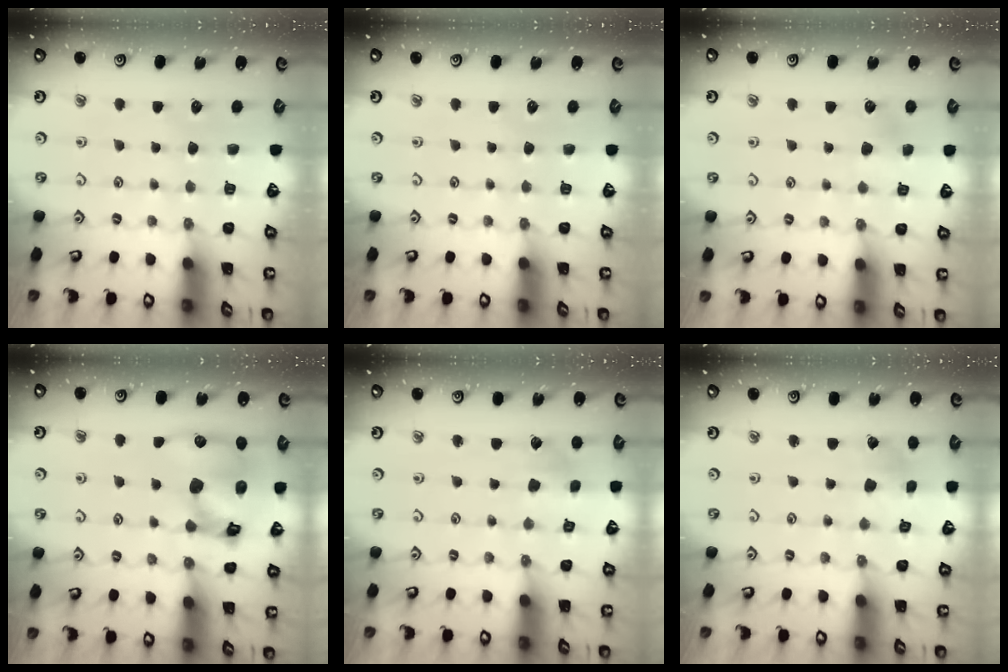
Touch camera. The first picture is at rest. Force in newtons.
{"total": 0.0}
{"total": 3.8, "press": 3.8, "slide": 0.5}
{"total": 15.8, "press": 15.7, "slide": 1.7}
{"total": 2.3, "press": 2.3, "slide": 0.6}
{"total": 2.0, "press": 2.0, "slide": 0.3}